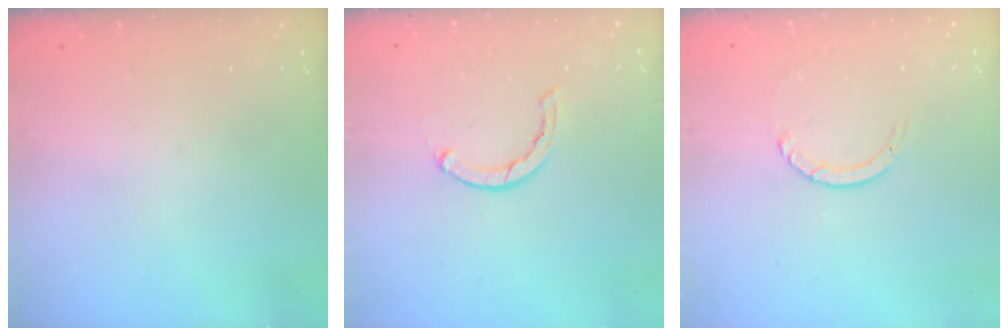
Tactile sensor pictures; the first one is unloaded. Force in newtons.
{"total": 1.6, "press": 1.5, "slide": 0.4}
{"total": 1.1, "press": 1.1, "slide": 0.1}